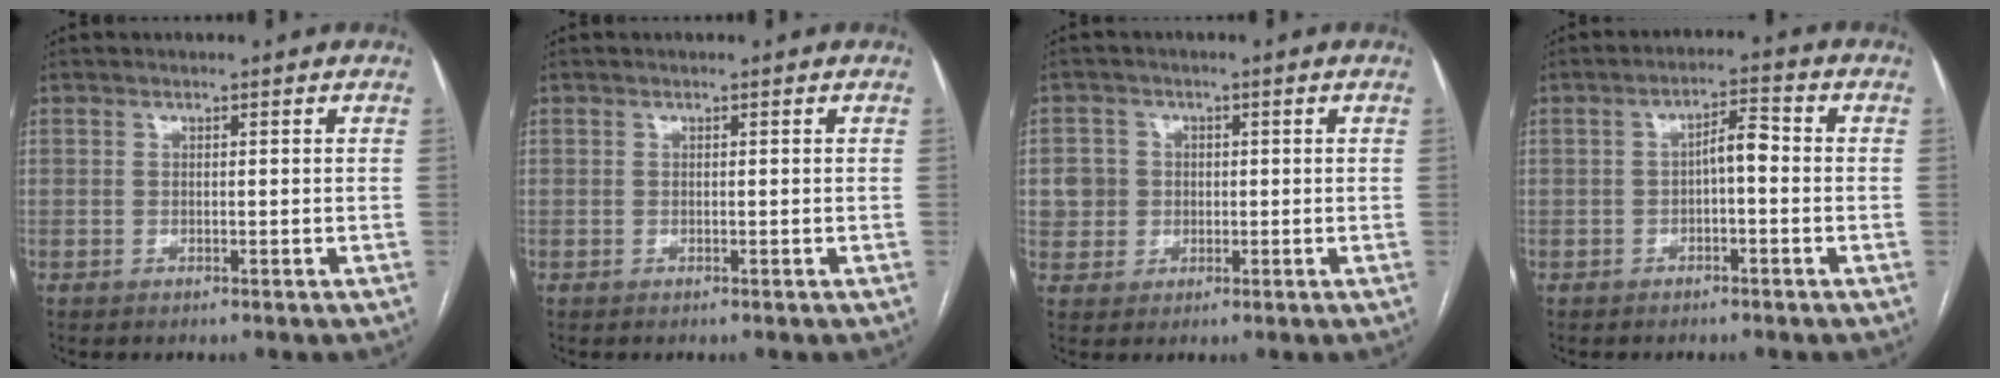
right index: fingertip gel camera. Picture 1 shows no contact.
{"total": 0.0}
{"total": 4.1, "force": [0.3, 4.1, 0.4], "torque": [0.001, 0.014, 0.011]}
{"total": 3.8, "force": [-0.5, 1.2, 3.6], "torque": [-0.058, 0.017, -0.008]}